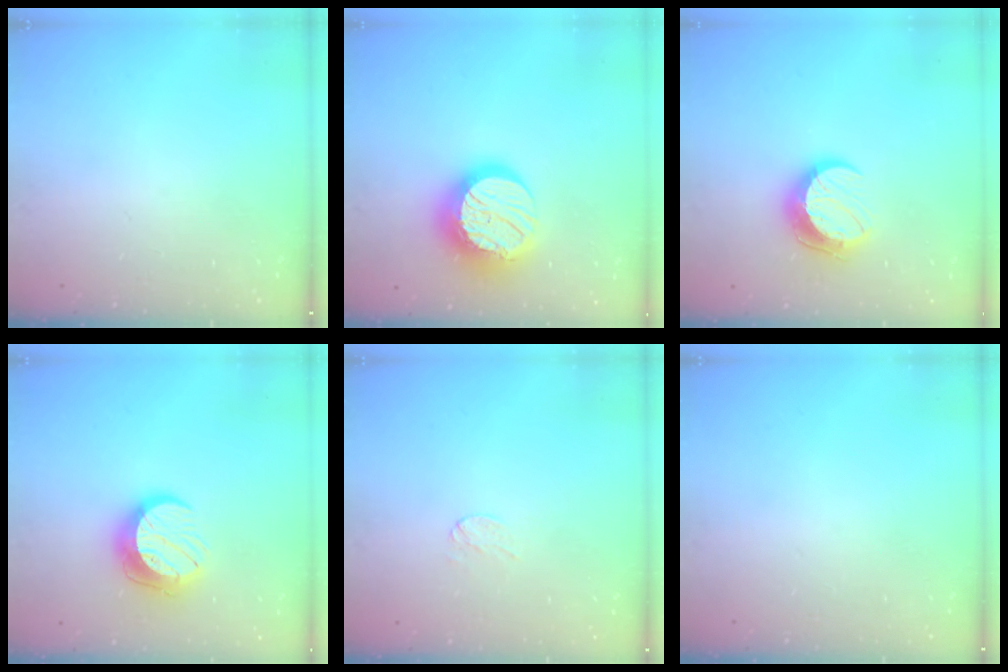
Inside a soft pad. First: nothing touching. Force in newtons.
{"total": 17.8, "press": 17.8, "slide": 1.2}
{"total": 10.4, "press": 10.4, "slide": 0.8}
{"total": 12.1, "press": 12.1, "slide": 0.6}
{"total": 3.0, "press": 3.0, "slide": 0.2}
{"total": 0.0}